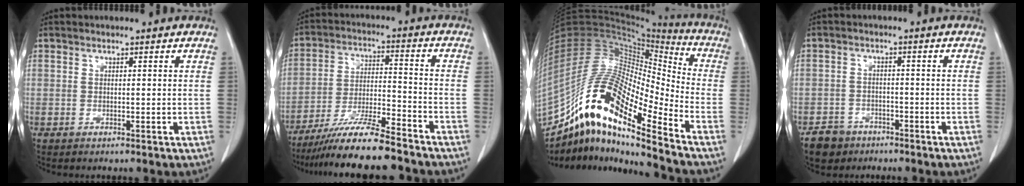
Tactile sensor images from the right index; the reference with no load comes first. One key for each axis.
{"total": 12.8, "fx": -10.9, "fy": 0.2, "fz": 6.6, "tx": -0.113, "ty": -0.014, "tz": -0.188}
{"total": 20.0, "fx": -13.0, "fy": 3.5, "fz": 14.9, "tx": -0.310, "ty": 0.022, "tz": -0.238}
{"total": 4.6, "fx": -3.2, "fy": 3.3, "fz": 0.5, "tx": -0.010, "ty": 0.008, "tz": -0.054}